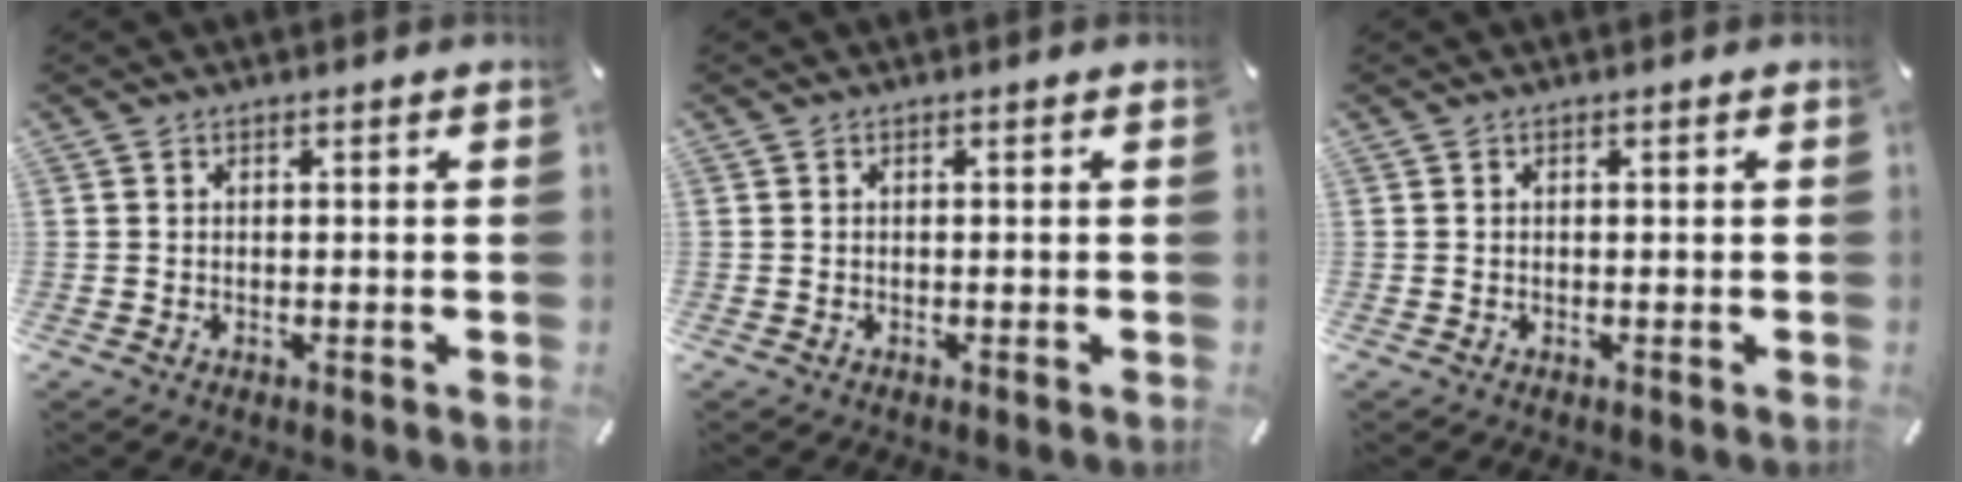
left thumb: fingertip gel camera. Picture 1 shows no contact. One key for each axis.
{"total": 0.0}
{"total": 0.0}